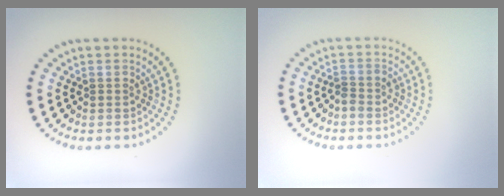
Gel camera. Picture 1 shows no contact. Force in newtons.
{"total": 1.3, "press": 0.9, "slide": 0.9}